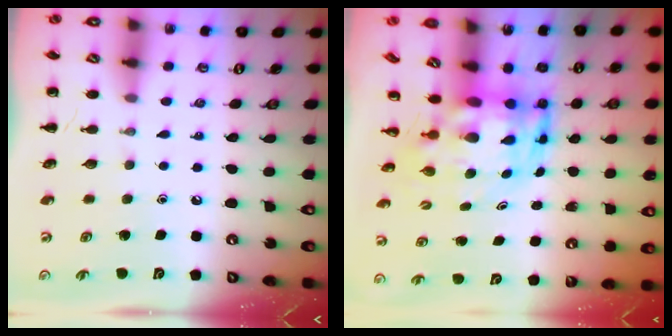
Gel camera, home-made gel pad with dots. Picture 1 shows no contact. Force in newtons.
{"total": 5.8, "press": 5.6, "slide": 1.4}